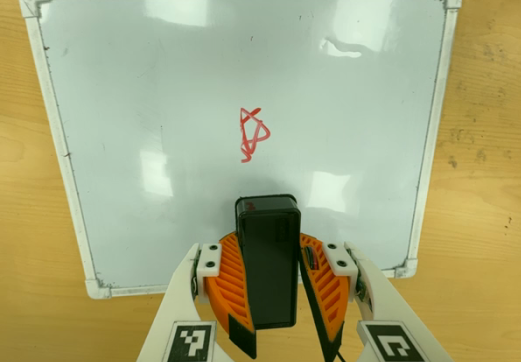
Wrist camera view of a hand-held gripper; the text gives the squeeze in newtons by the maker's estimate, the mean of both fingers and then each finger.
{"total": 10.8, "left": 10.6, "right": 11.0}